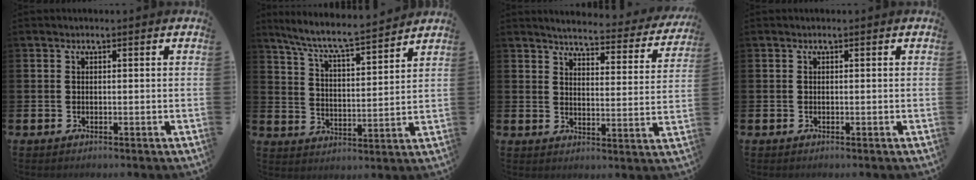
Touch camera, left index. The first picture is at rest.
{"total": 7.4, "force": [6.9, 0.1, 2.6], "torque": [-0.082, -0.050, 0.119]}
{"total": 4.2, "force": [4.0, 0.5, 0.9], "torque": [-0.034, -0.032, 0.063]}
{"total": 0.0}